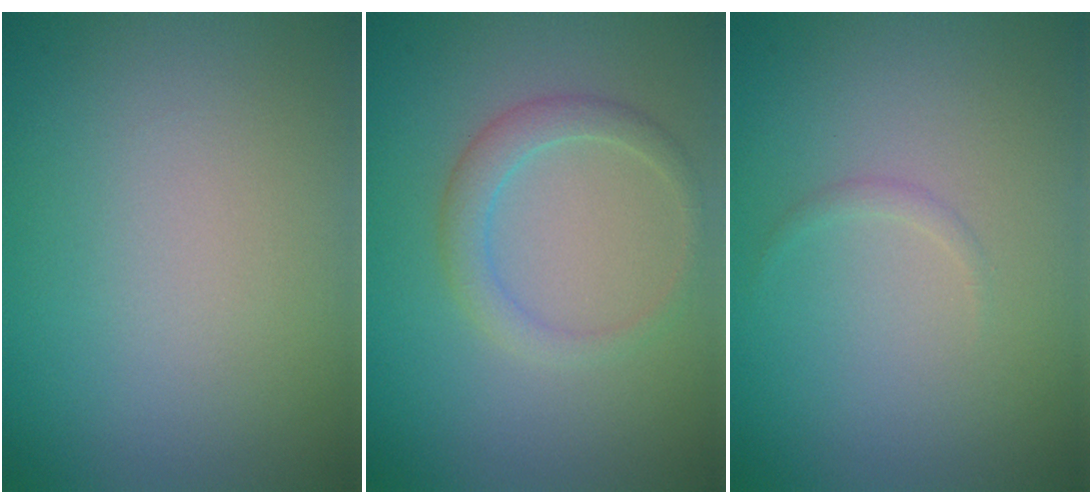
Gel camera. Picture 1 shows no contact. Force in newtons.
{"total": 2.2, "press": 2.2, "slide": 0.2}
{"total": 0.5, "press": 0.5, "slide": 0.0}